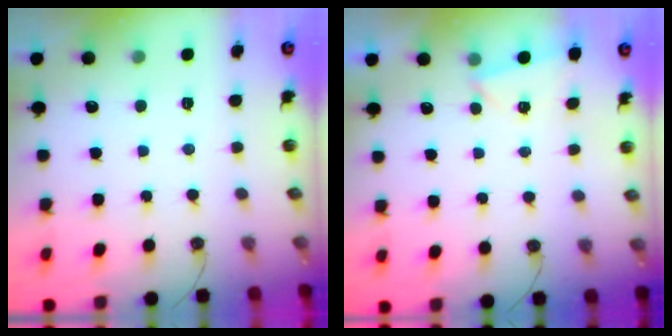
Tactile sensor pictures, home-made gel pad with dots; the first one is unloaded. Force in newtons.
{"total": 2.8, "press": 1.9, "slide": 2.0}